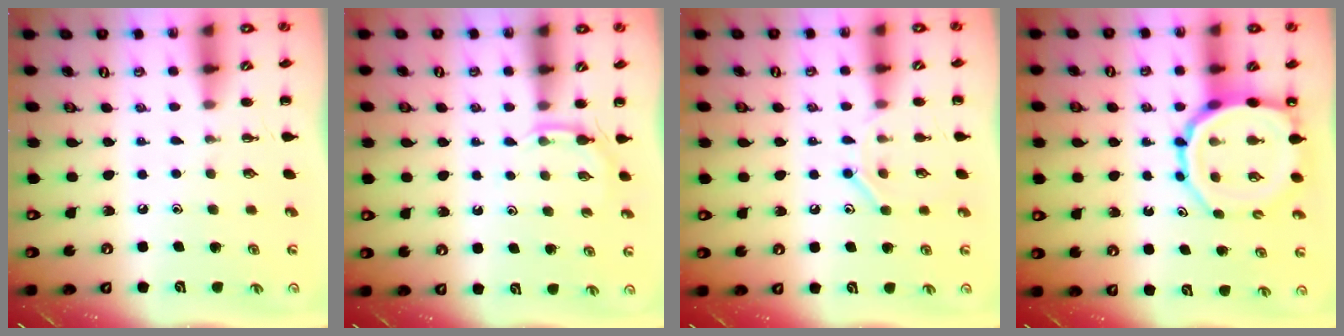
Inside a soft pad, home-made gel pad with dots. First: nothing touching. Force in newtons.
{"total": 3.5, "press": 3.3, "slide": 1.2}
{"total": 8.4, "press": 8.4, "slide": 0.6}
{"total": 11.3, "press": 10.8, "slide": 3.0}